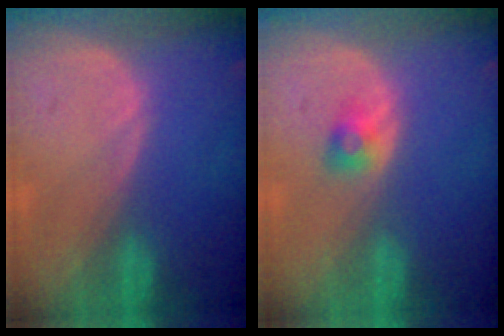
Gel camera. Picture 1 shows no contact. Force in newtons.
{"total": 2.2, "press": 2.1, "slide": 0.3}